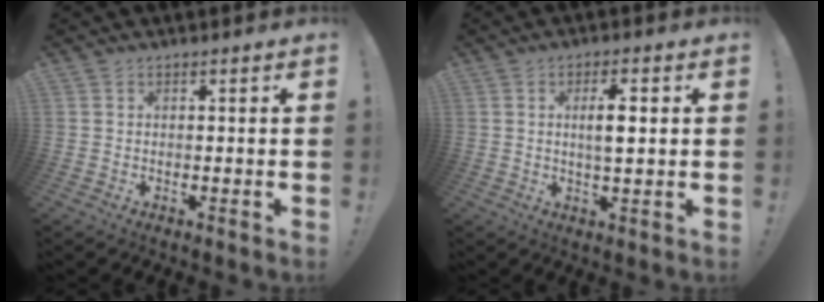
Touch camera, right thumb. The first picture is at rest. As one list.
[{"total": 5.8, "force": [1.1, 1.7, 5.5], "torque": [-0.083, -0.004, 0.012]}]